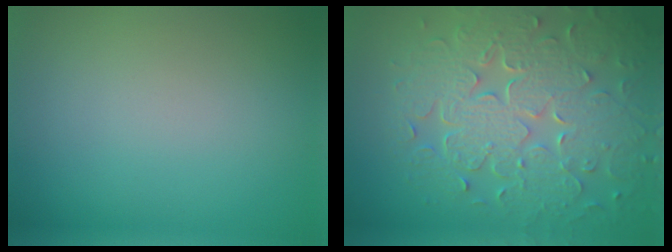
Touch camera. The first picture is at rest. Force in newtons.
{"total": 8.5, "press": 6.1, "slide": 5.9}